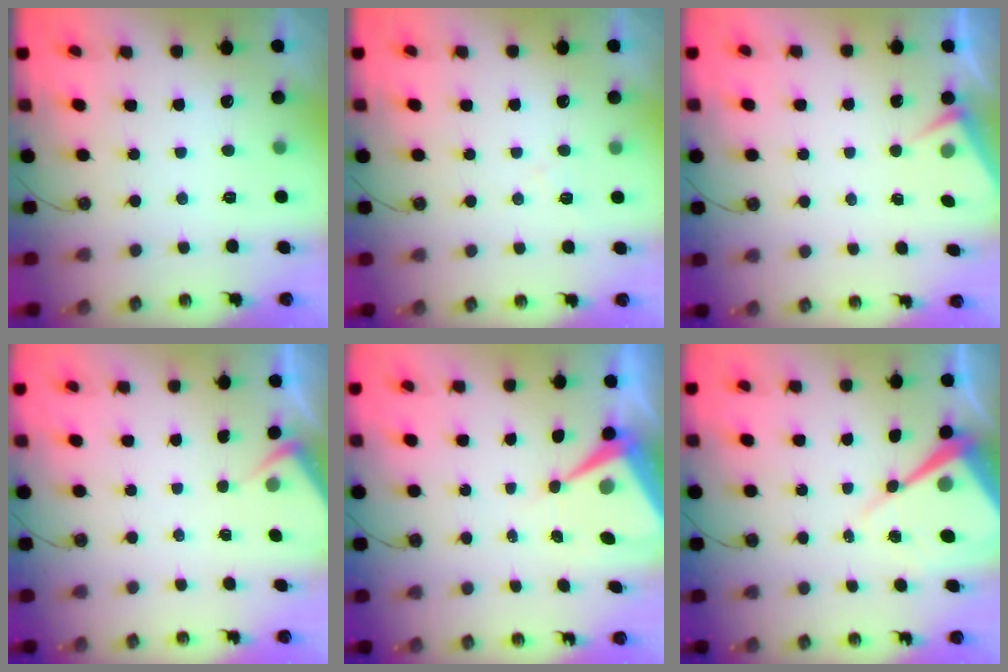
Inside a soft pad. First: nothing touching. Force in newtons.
{"total": 5.2, "press": 5.1, "slide": 0.7}
{"total": 3.4, "press": 3.3, "slide": 0.6}
{"total": 2.8, "press": 2.7, "slide": 0.4}
{"total": 8.7, "press": 8.7, "slide": 0.8}
{"total": 10.3, "press": 10.2, "slide": 1.1}